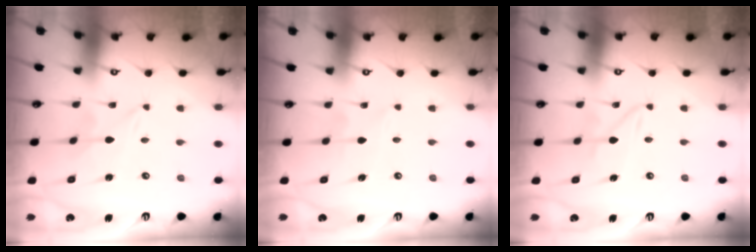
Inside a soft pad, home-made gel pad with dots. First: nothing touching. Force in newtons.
{"total": 0.7, "press": 0.7, "slide": 0.1}
{"total": 2.2, "press": 2.2, "slide": 0.1}